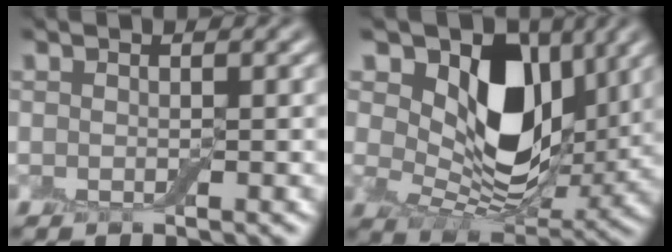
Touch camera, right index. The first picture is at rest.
{"total": 9.9, "force": [3.9, 6.3, 6.4], "torque": [-0.116, -0.019, 0.066]}